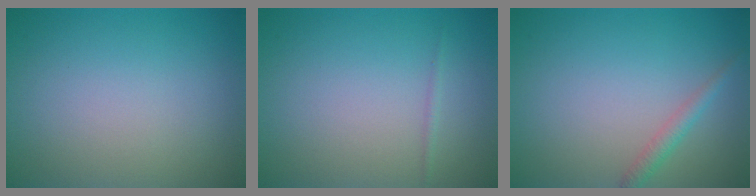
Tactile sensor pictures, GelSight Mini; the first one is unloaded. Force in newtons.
{"total": 0.5, "press": 0.5, "slide": 0.0}
{"total": 1.5, "press": 1.5, "slide": 0.1}